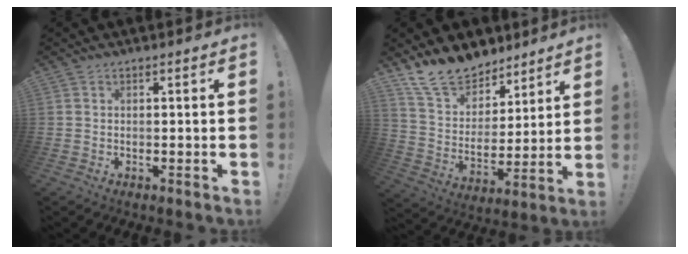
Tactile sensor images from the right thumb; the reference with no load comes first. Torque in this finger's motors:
{"motor_torque": [0.26, 2.45, 0.25, 0.25, 0.02]}